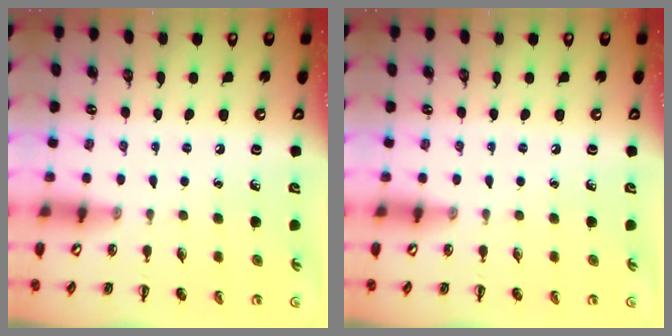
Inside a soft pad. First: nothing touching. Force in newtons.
{"total": 0.0}